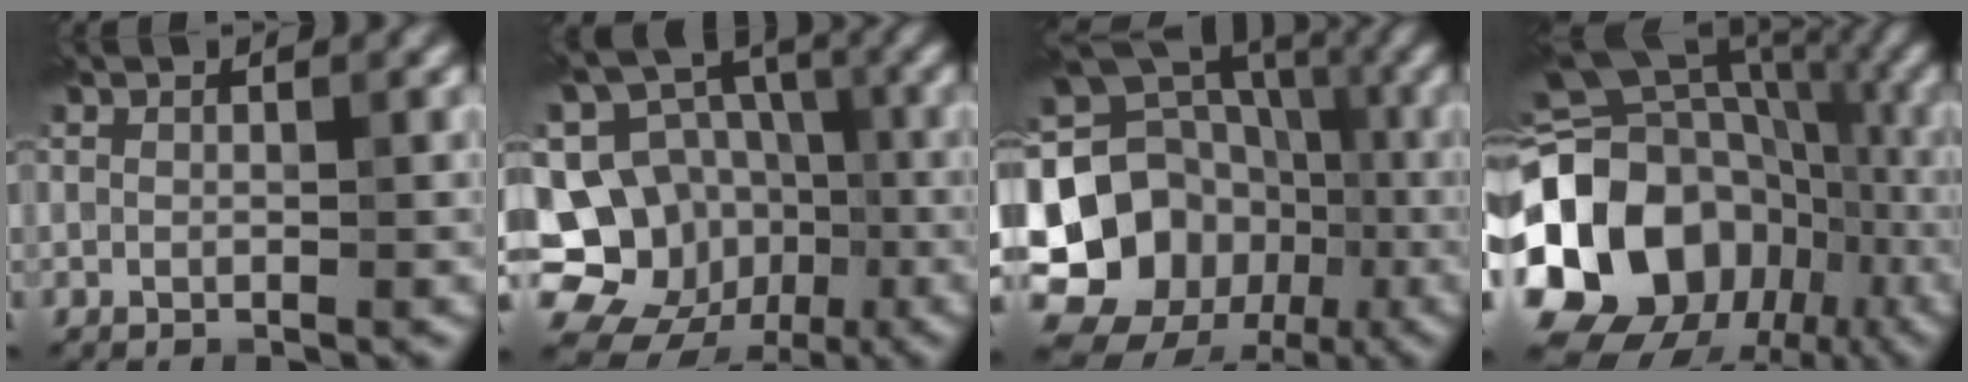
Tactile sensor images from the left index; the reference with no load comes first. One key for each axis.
{"total": 15.1, "fx": -4.0, "fy": 13.4, "fz": 5.7, "tx": -0.112, "ty": 0.008, "tz": -0.066}
{"total": 17.3, "fx": -4.8, "fy": 15.3, "fz": 6.6, "tx": -0.136, "ty": 0.005, "tz": -0.095}
{"total": 20.0, "fx": -5.1, "fy": 16.8, "fz": 9.6, "tx": -0.191, "ty": -0.004, "tz": -0.099}